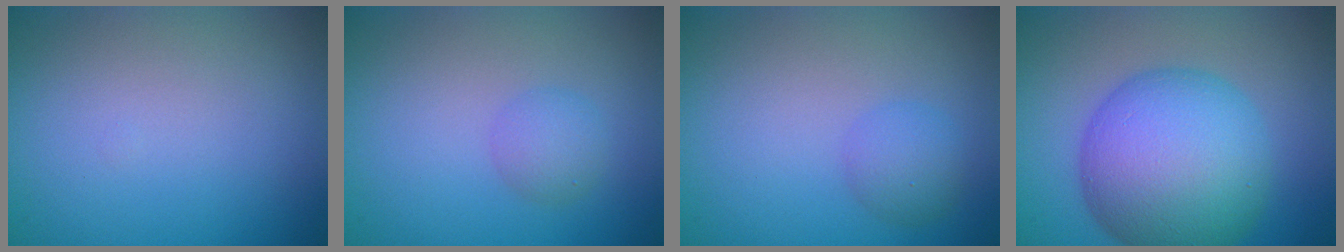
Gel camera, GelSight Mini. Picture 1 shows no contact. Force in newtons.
{"total": 1.8, "press": 1.8, "slide": 0.0}
{"total": 2.1, "press": 2.1, "slide": 0.1}
{"total": 11.6, "press": 11.6, "slide": 0.3}